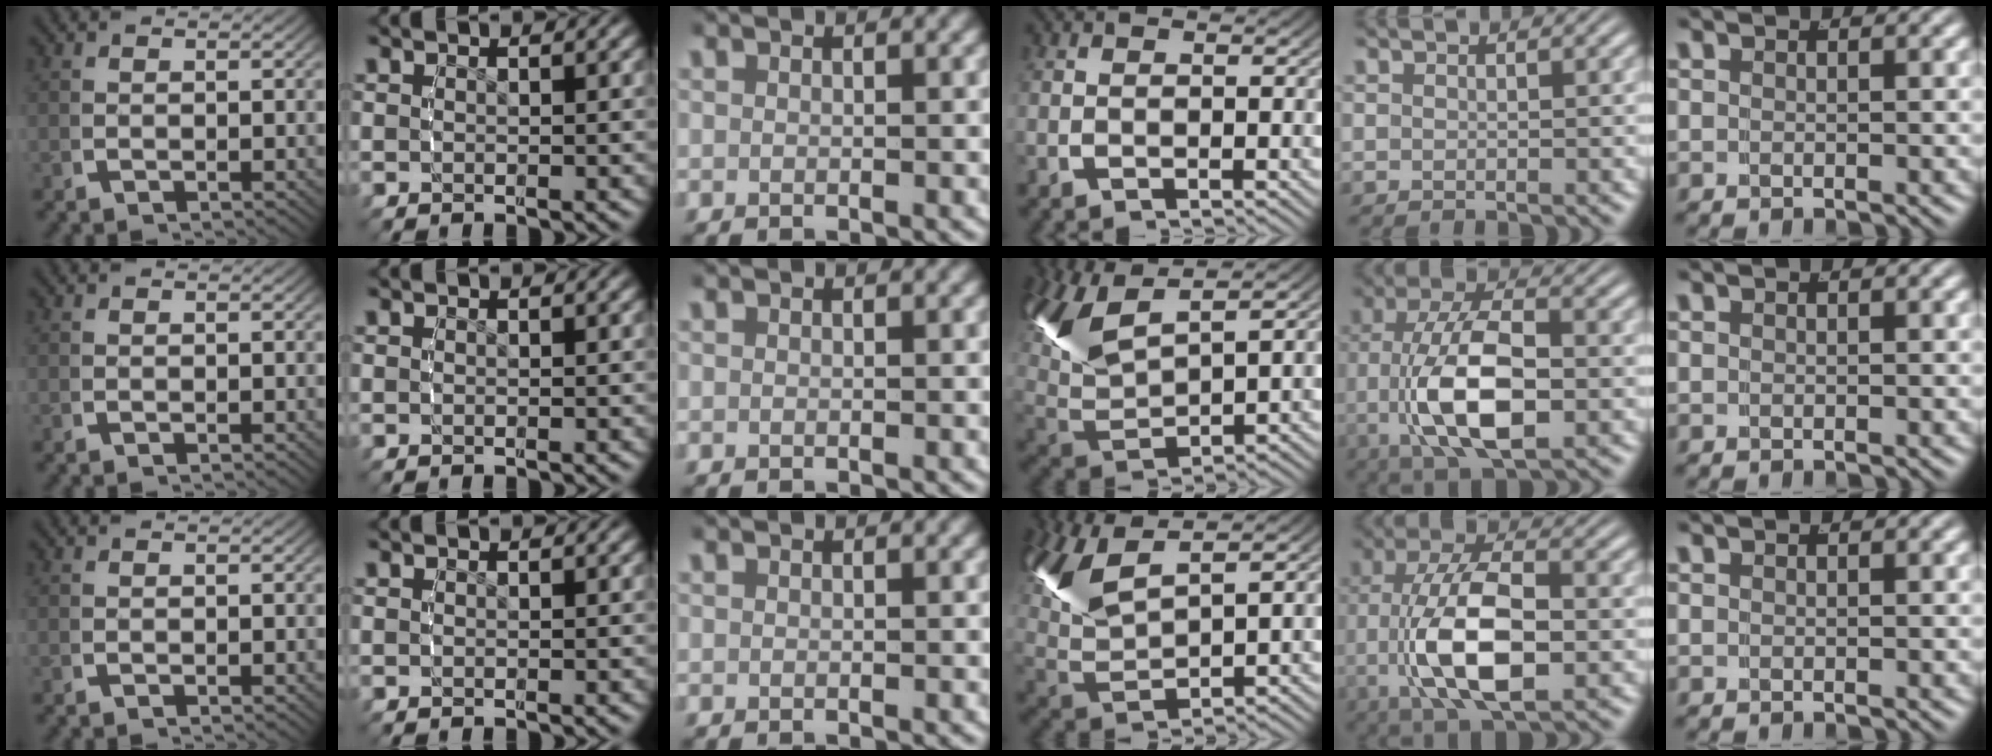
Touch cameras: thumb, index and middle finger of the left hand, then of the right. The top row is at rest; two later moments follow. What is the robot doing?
{"motion": "grasp_and_lifting", "object": "bottle cap"}